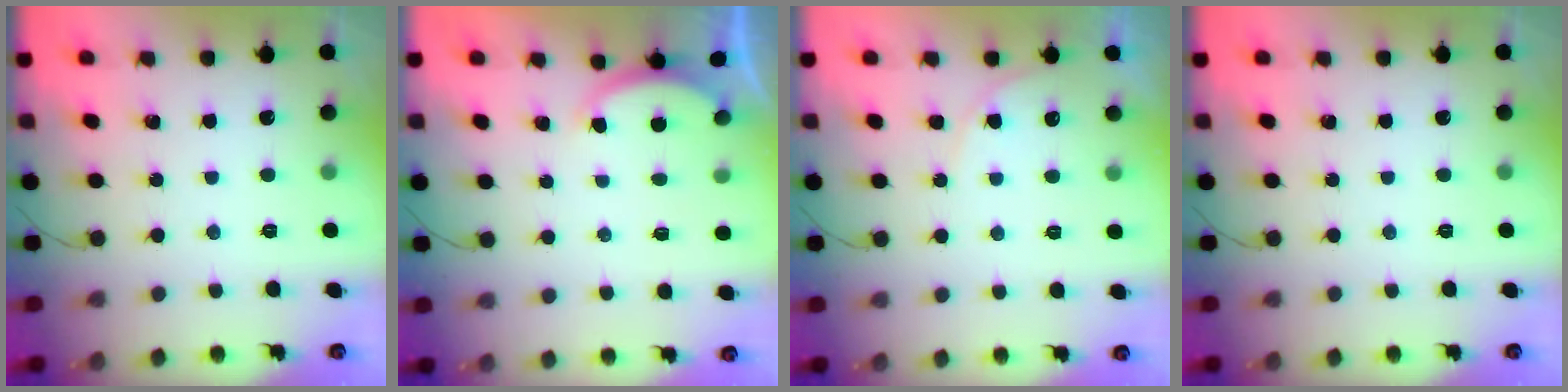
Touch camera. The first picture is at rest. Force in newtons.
{"total": 1.9, "press": 1.8, "slide": 0.5}
{"total": 5.1, "press": 5.1, "slide": 0.4}
{"total": 0.0}